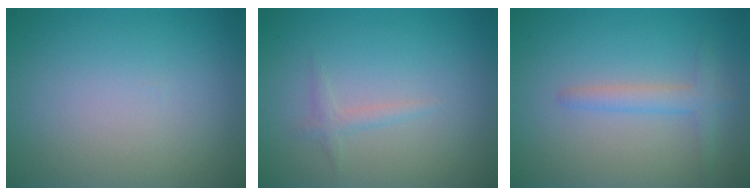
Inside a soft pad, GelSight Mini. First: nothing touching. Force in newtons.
{"total": 1.0, "press": 1.0, "slide": 0.0}
{"total": 2.1, "press": 2.1, "slide": 0.2}